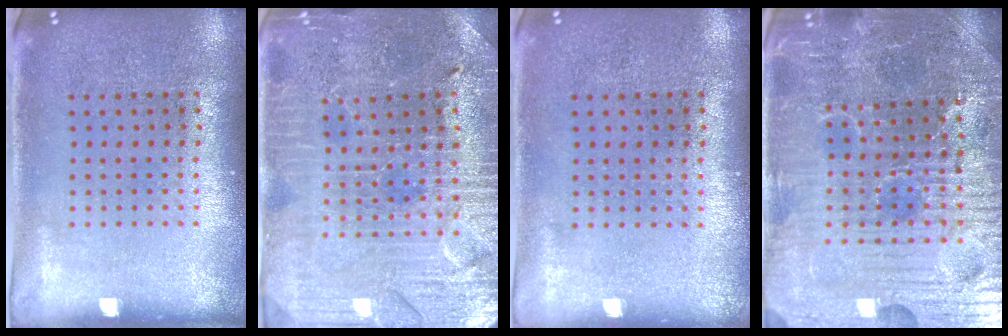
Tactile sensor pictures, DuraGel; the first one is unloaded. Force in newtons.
{"total": 3.3, "press": 3.3, "slide": 0.5}
{"total": 0.0}
{"total": 5.2, "press": 5.0, "slide": 1.4}